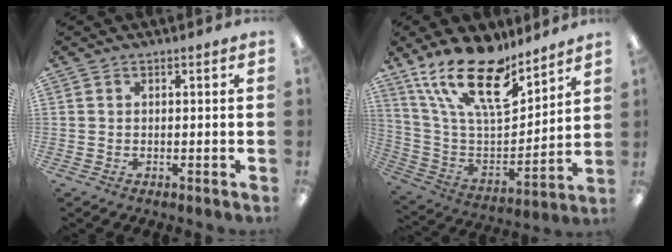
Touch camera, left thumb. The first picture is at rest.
{"total": 21.7, "force": [15.2, 8.3, 12.9], "torque": [-0.248, -0.095, 0.272]}